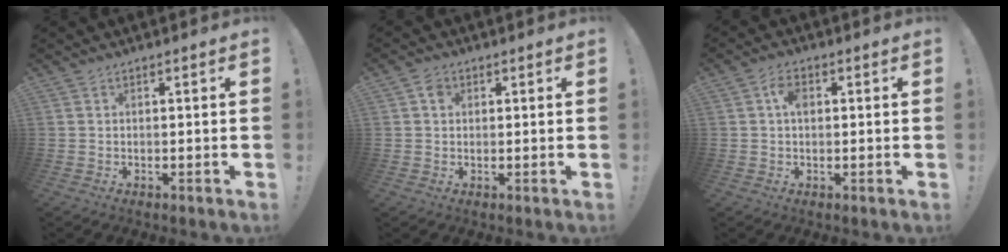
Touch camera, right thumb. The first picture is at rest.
{"total": 2.5, "force": [0.7, 2.1, 1.2], "torque": [-0.012, 0.001, 0.010]}
{"total": 4.1, "force": [0.7, 2.6, 3.1], "torque": [-0.051, 0.007, 0.010]}